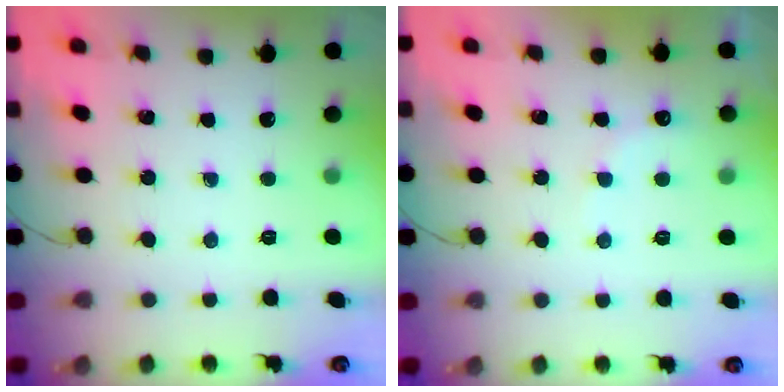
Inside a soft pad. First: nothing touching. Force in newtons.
{"total": 7.5, "press": 7.3, "slide": 1.6}